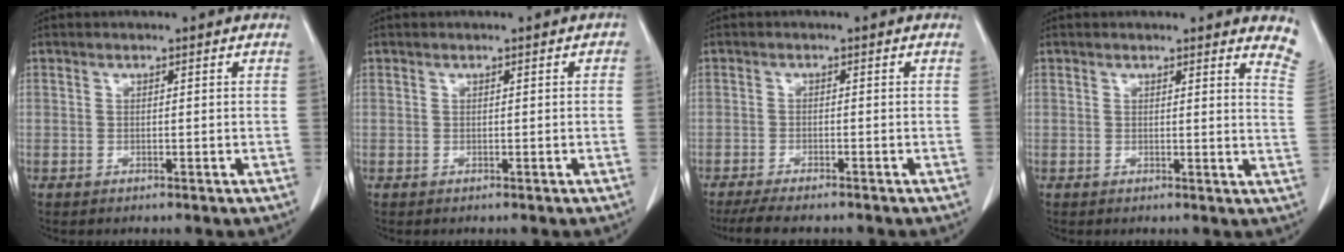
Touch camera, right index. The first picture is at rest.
{"total": 0.0}
{"total": 6.3, "force": [-5.4, 0.9, 3.1], "torque": [-0.046, -0.013, -0.084]}
{"total": 5.2, "force": [5.0, 0.6, 1.4], "torque": [-0.008, -0.035, 0.022]}